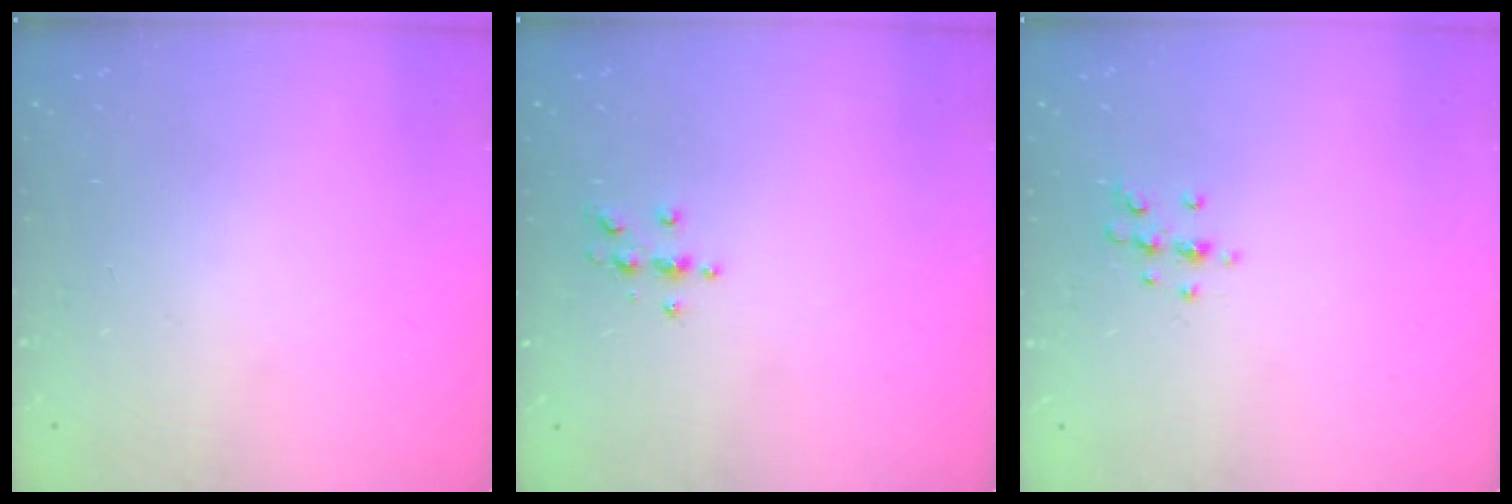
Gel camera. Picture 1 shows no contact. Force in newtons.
{"total": 4.5, "press": 4.4, "slide": 0.6}
{"total": 6.5, "press": 6.2, "slide": 2.1}